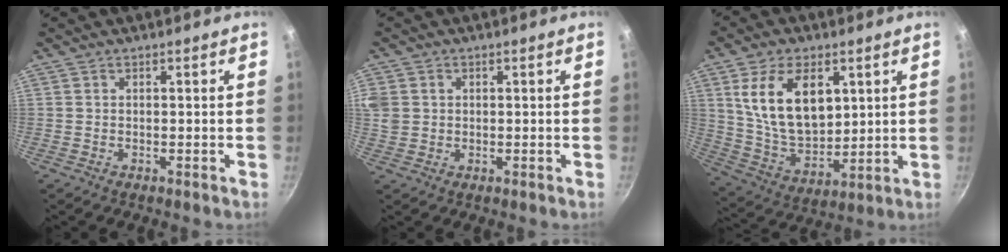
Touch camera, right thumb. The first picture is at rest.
{"total": 6.2, "force": [1.2, 5.4, 2.8], "torque": [-0.073, 0.006, 0.029]}
{"total": 16.3, "force": [5.4, 9.6, 12.0], "torque": [-0.194, -0.022, 0.116]}